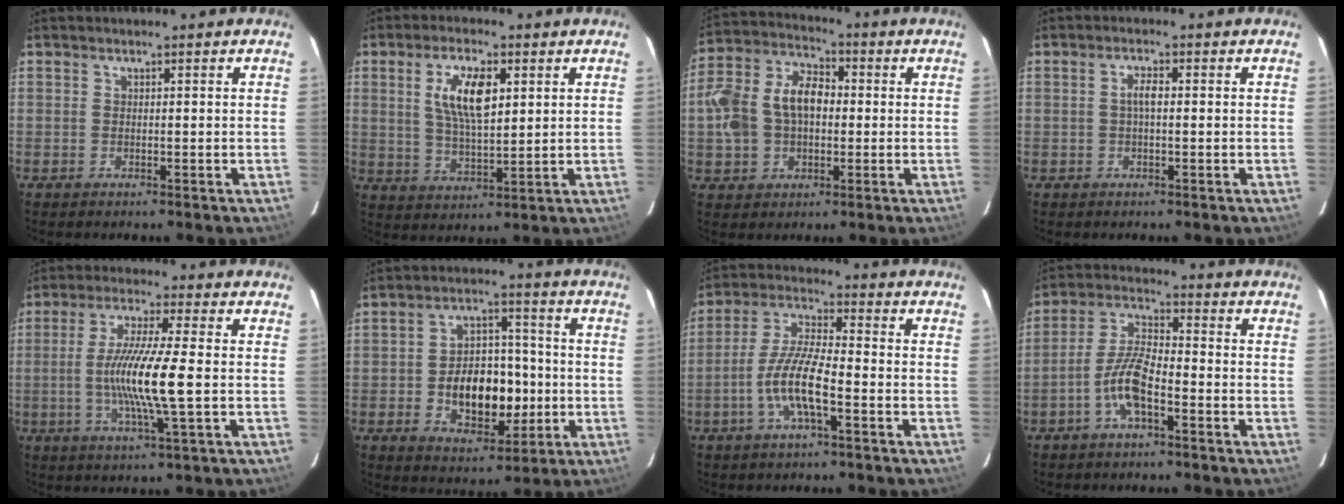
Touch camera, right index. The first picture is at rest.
{"total": 9.4, "force": [3.0, 3.8, 8.1], "torque": [-0.151, 0.006, 0.058]}
{"total": 13.8, "force": [0.0, 9.6, 9.9], "torque": [-0.217, 0.030, -0.002]}
{"total": 2.0, "force": [-0.1, 0.6, 1.9], "torque": [-0.039, 0.006, -0.001]}
{"total": 11.8, "force": [-1.6, 0.1, 11.7], "torque": [-0.223, -0.009, -0.032]}
{"total": 13.3, "force": [-2.6, 8.6, 9.8], "torque": [-0.181, 0.019, -0.026]}
{"total": 9.9, "force": [-3.9, 2.0, 8.9], "torque": [-0.184, 0.000, -0.073]}
{"total": 8.1, "force": [-3.8, 2.5, 6.7], "torque": [-0.146, 0.010, -0.075]}